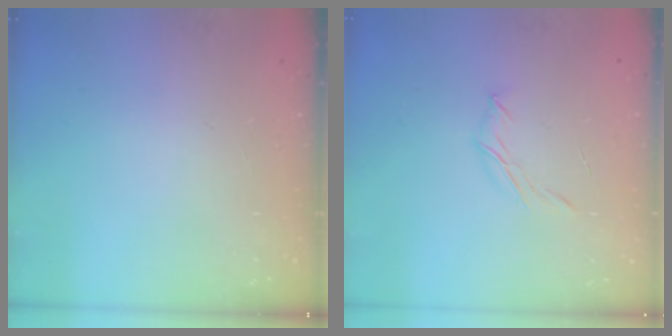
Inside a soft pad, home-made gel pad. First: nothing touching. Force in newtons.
{"total": 4.7, "press": 4.6, "slide": 1.0}